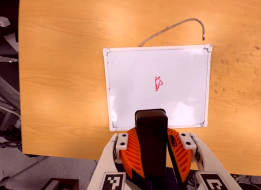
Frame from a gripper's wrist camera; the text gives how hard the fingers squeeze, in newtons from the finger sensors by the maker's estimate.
{"total": 10.8, "left": 10.7, "right": 10.9}